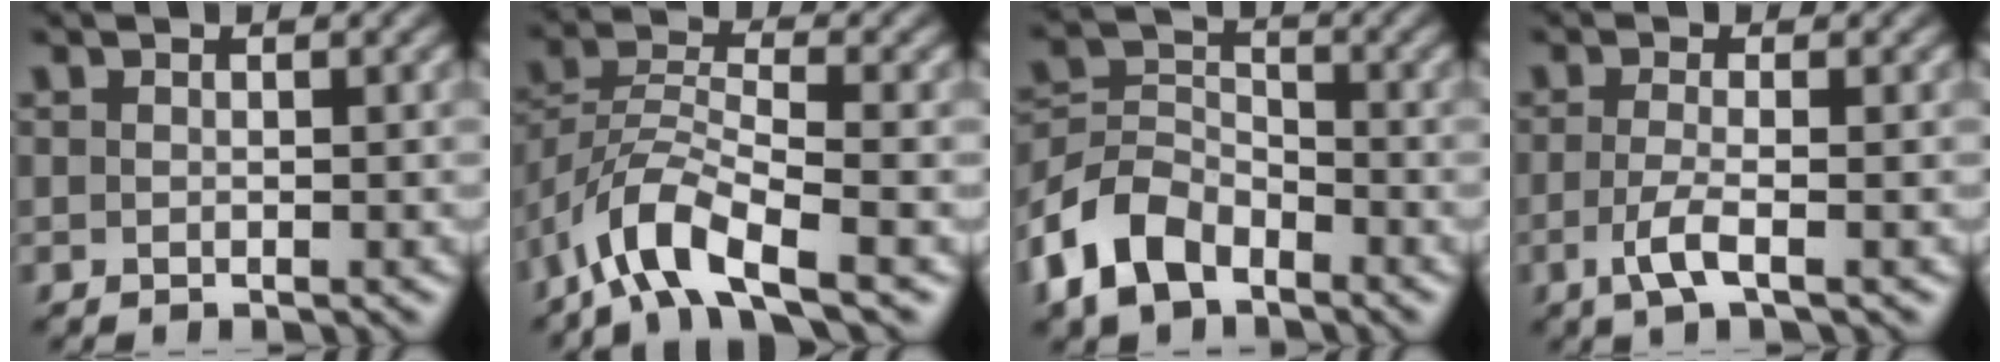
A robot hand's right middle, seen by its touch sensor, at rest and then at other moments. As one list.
[{"total": 6.9, "force": [-4.4, 2.1, 4.9], "torque": [-0.095, 0.002, -0.095]}, {"total": 6.4, "force": [-4.0, 3.9, 3.2], "torque": [-0.070, 0.004, -0.090]}, {"total": 2.6, "force": [-0.9, 0.5, 2.3], "torque": [-0.053, -0.002, -0.025]}]